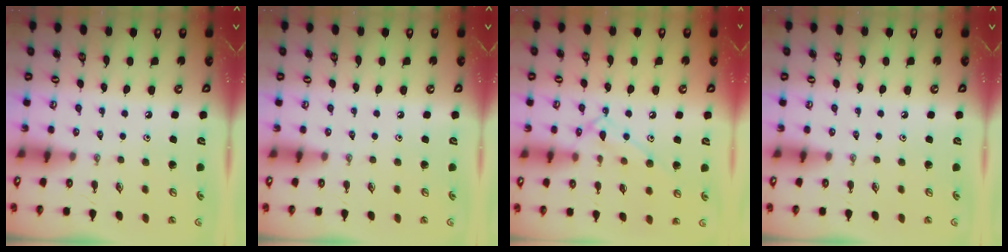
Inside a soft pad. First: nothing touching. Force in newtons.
{"total": 0.0}
{"total": 11.9, "press": 11.9, "slide": 0.6}
{"total": 0.0}